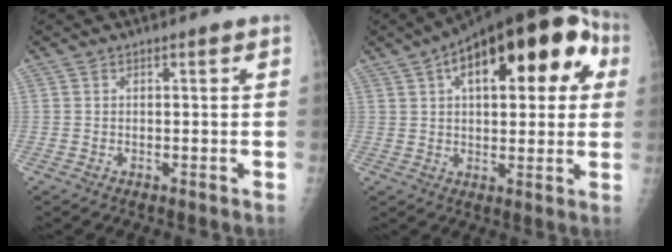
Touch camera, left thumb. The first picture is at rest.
{"total": 23.7, "force": [8.1, 11.1, 19.3], "torque": [-0.255, 0.037, 0.115]}